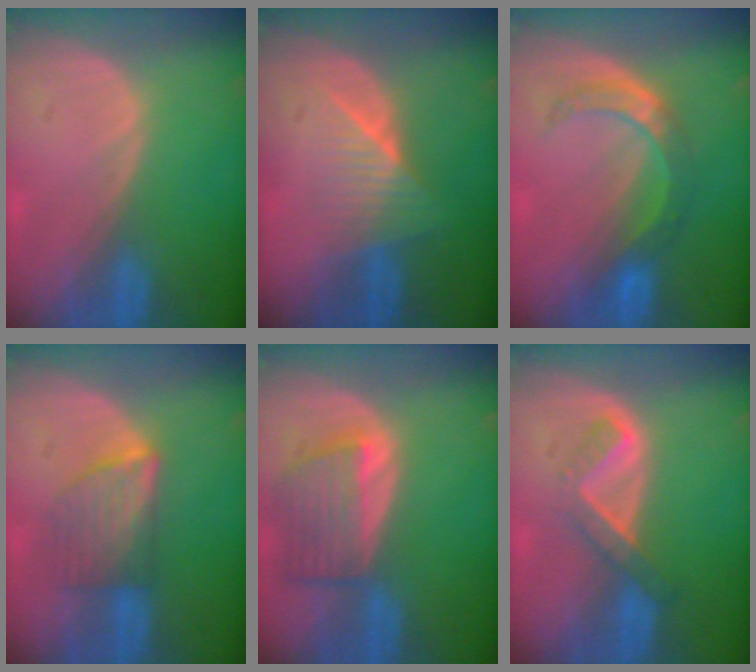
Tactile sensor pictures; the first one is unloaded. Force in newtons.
{"total": 6.2, "press": 5.4, "slide": 3.0}
{"total": 5.7, "press": 5.7, "slide": 0.2}
{"total": 6.0, "press": 5.9, "slide": 1.1}
{"total": 6.6, "press": 6.3, "slide": 1.9}
{"total": 5.2, "press": 4.5, "slide": 2.7}